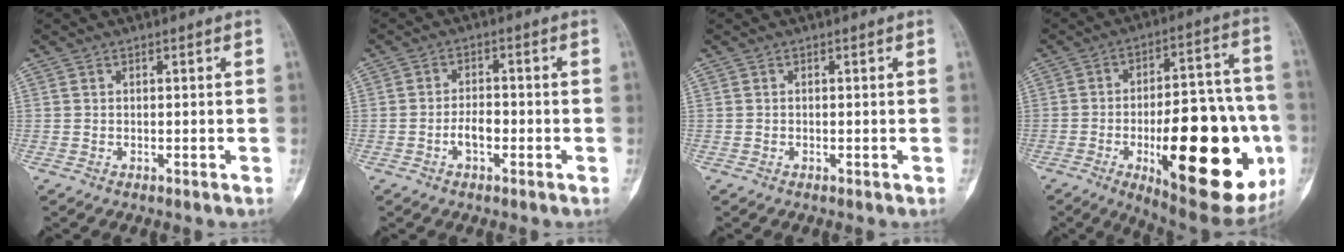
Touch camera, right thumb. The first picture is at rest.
{"total": 3.7, "force": [-1.4, 2.0, 2.8], "torque": [-0.044, 0.015, -0.028]}
{"total": 0.0}
{"total": 32.0, "force": [-8.6, 12.3, 28.2], "torque": [-0.348, 0.006, -0.103]}